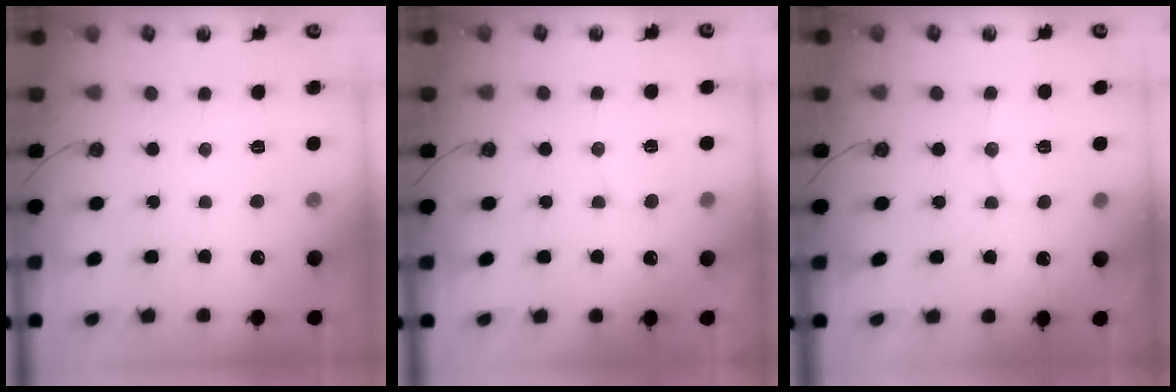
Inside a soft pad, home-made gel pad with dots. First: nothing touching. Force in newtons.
{"total": 5.5, "press": 5.4, "slide": 1.1}
{"total": 5.3, "press": 5.1, "slide": 1.6}